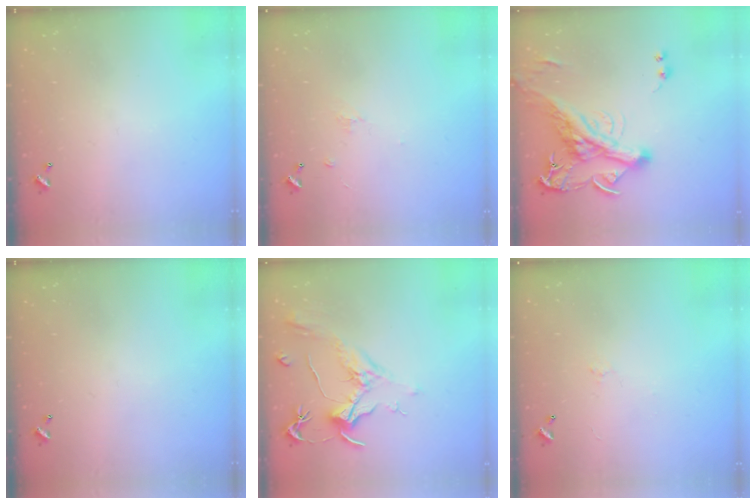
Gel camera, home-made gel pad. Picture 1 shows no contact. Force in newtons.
{"total": 1.2, "press": 1.1, "slide": 0.6}
{"total": 8.1, "press": 7.8, "slide": 2.3}
{"total": 0.0}
{"total": 2.1, "press": 2.0, "slide": 0.8}
{"total": 0.5, "press": 0.1, "slide": 0.5}